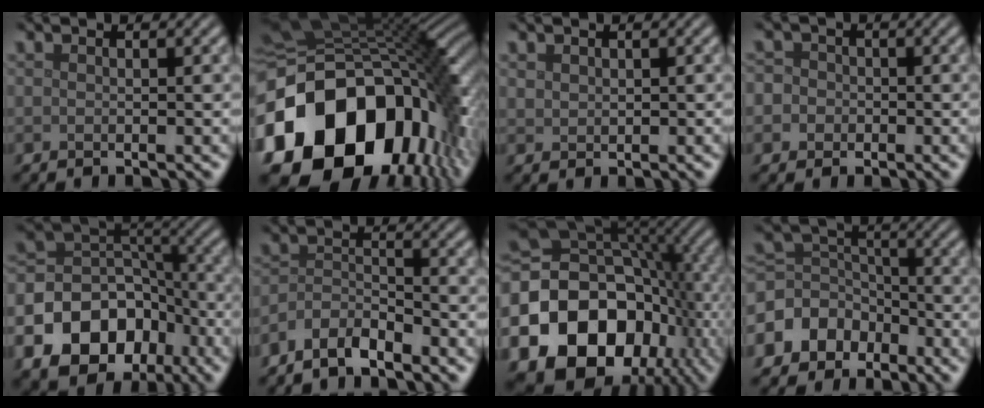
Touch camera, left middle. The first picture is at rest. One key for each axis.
{"total": 18.9, "fx": -6.5, "fy": 13.5, "fz": 11.5, "tx": -0.229, "ty": -0.030, "tz": -0.101}
{"total": 0.9, "fx": 0.5, "fy": 0.7, "fz": 0.2, "tx": -0.007, "ty": -0.002, "tz": 0.015}
{"total": 3.9, "fx": -0.4, "fy": 3.6, "fz": 1.2, "tx": 0.006, "ty": 0.020, "tz": -0.041}
{"total": 15.0, "fx": -8.0, "fy": 11.3, "fz": 5.8, "tx": -0.123, "ty": -0.029, "tz": -0.130}
{"total": 3.1, "fx": -2.6, "fy": 1.0, "fz": 1.4, "tx": -0.028, "ty": 0.008, "tz": -0.057}
{"total": 19.9, "fx": -6.1, "fy": 15.1, "fz": 11.4, "tx": -0.228, "ty": -0.034, "tz": -0.091}
{"total": 7.3, "fx": -4.1, "fy": 5.8, "fz": 1.7, "tx": -0.034, "ty": 0.015, "tz": -0.098}